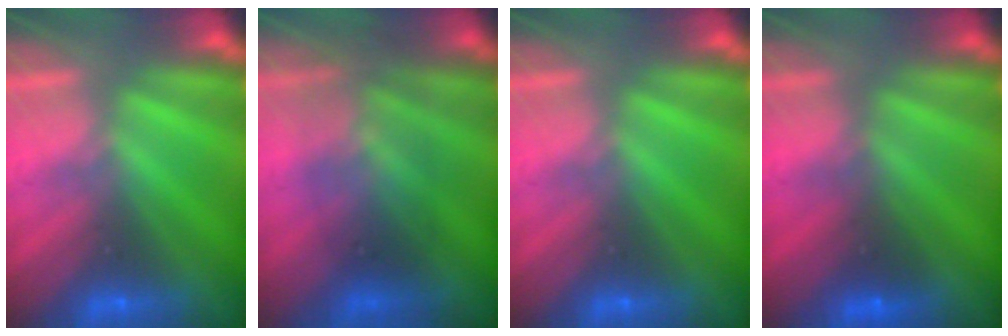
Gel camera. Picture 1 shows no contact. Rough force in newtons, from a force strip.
{"total": 1.6}
{"total": 0.0}
{"total": 2.4}